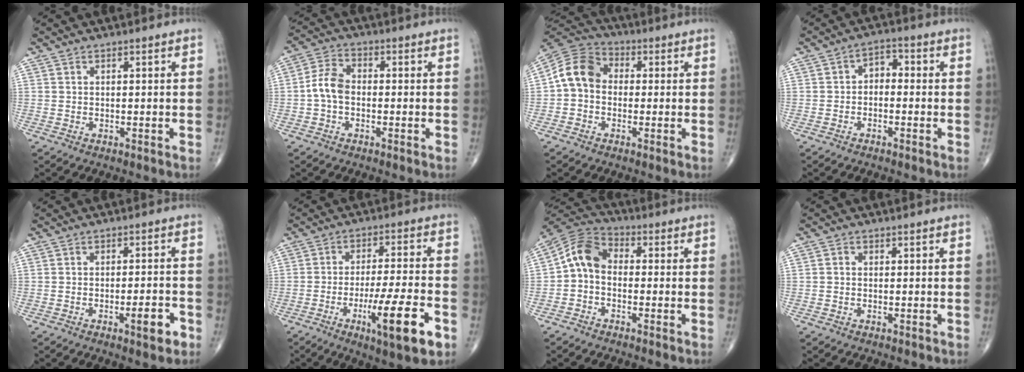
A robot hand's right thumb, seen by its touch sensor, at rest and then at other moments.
{"total": 4.6, "force": [-0.8, 3.1, 3.4], "torque": [-0.067, 0.016, -0.023]}
{"total": 9.2, "force": [-0.3, 7.4, 5.5], "torque": [-0.090, 0.031, -0.022]}
{"total": 3.6, "force": [-0.6, 2.4, 2.6], "torque": [-0.022, 0.022, -0.024]}
{"total": 5.0, "force": [-2.4, 1.3, 4.2], "torque": [-0.057, 0.010, -0.033]}
{"total": 14.3, "force": [-5.9, 2.3, 12.8], "torque": [-0.219, 0.009, -0.089]}
{"total": 7.8, "force": [-0.7, 5.6, 5.4], "torque": [-0.087, 0.027, -0.035]}
{"total": 0.7, "force": [-0.2, 0.6, 0.4], "torque": [-0.003, 0.001, -0.008]}